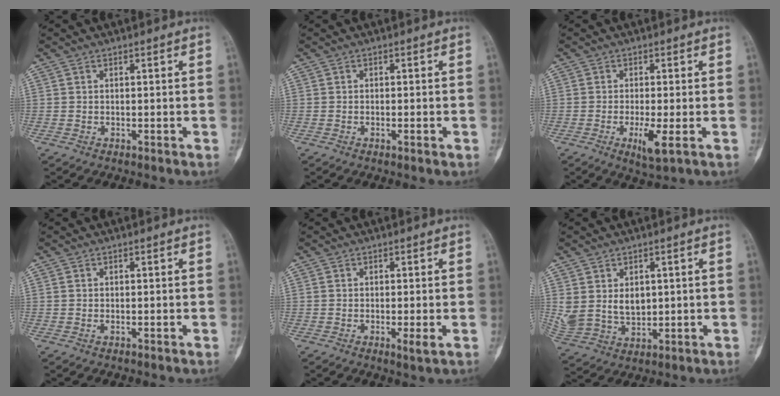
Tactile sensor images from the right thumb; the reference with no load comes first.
{"total": 1.3, "force": [-0.5, 0.4, 1.1], "torque": [-0.018, 0.002, -0.007]}
{"total": 4.7, "force": [-1.4, 0.8, 4.4], "torque": [-0.086, -0.012, -0.024]}
{"total": 0.0}
{"total": 2.0, "force": [-0.4, 0.2, 1.9], "torque": [-0.037, -0.008, -0.007]}
{"total": 7.7, "force": [1.7, 5.4, 5.1], "torque": [-0.089, -0.014, 0.051]}